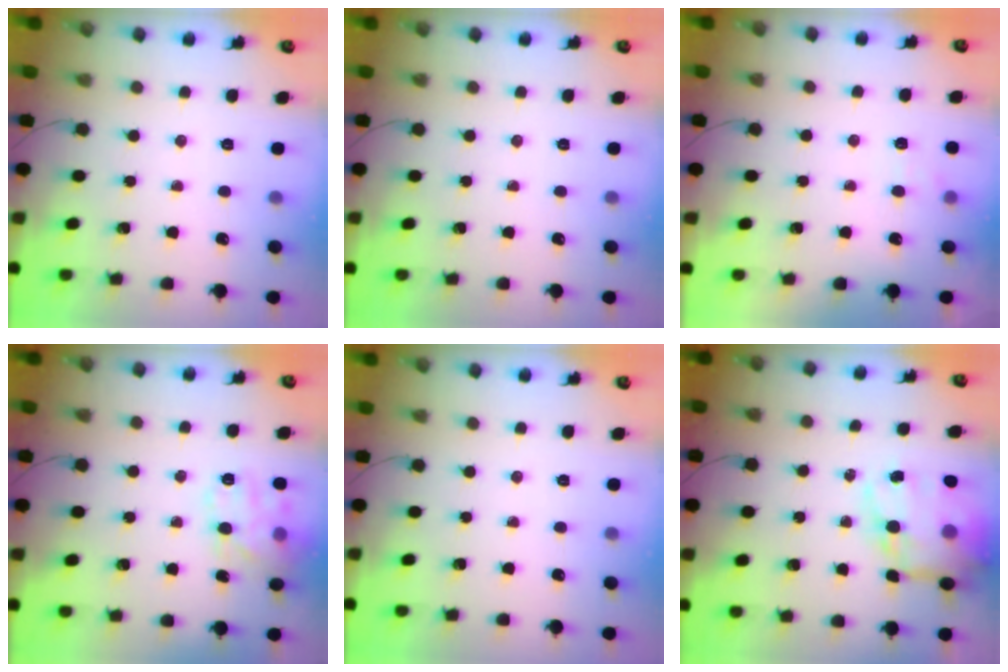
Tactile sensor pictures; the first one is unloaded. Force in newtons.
{"total": 0.0}
{"total": 6.6, "press": 6.5, "slide": 1.3}
{"total": 11.6, "press": 11.5, "slide": 0.9}
{"total": 0.0}
{"total": 20.1, "press": 19.6, "slide": 4.4}